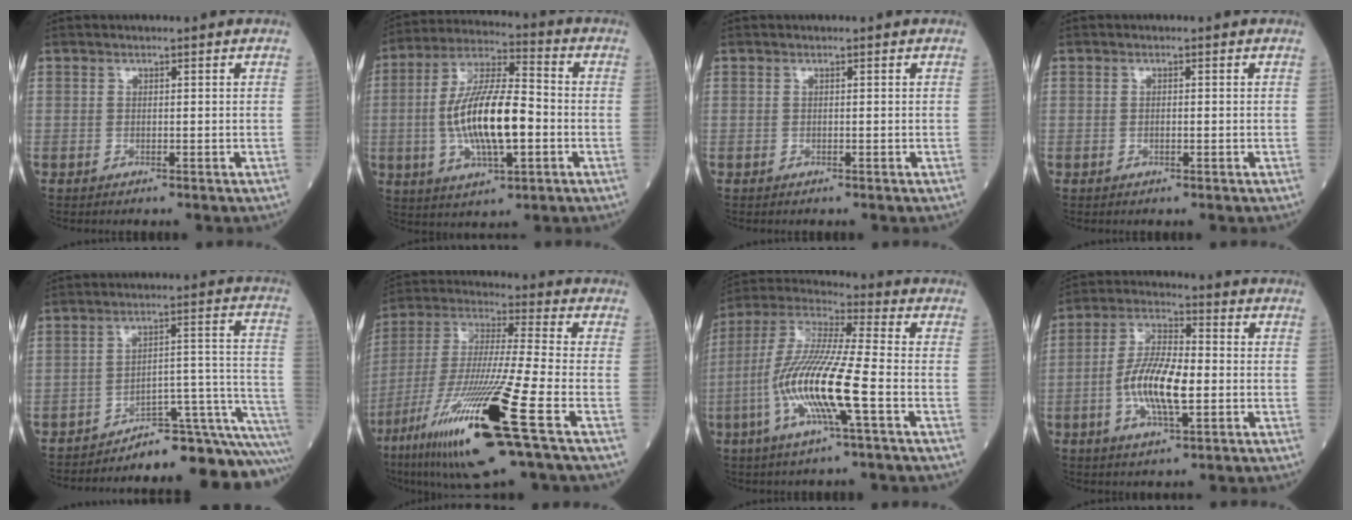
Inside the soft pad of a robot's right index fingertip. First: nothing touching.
{"total": 15.3, "force": [-2.1, 4.4, 14.5], "torque": [-0.286, 0.005, -0.037]}
{"total": 0.0}
{"total": 0.7, "force": [-0.1, 0.2, 0.7], "torque": [-0.013, 0.000, -0.001]}
{"total": 16.7, "force": [-16.1, 0.4, 4.3], "torque": [0.012, 0.055, -0.214]}
{"total": 21.7, "force": [-9.9, 0.5, 19.4], "torque": [-0.387, -0.050, -0.184]}
{"total": 15.4, "force": [-4.2, 0.8, 14.8], "torque": [-0.308, -0.008, -0.088]}
{"total": 11.1, "force": [-2.0, 3.3, 10.4], "torque": [-0.211, 0.004, -0.038]}